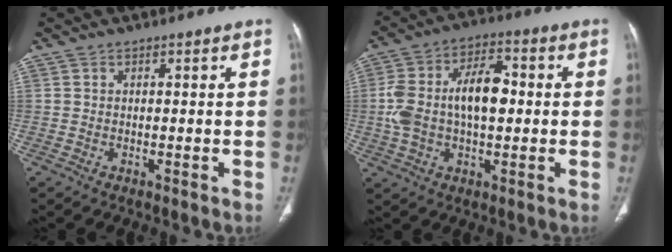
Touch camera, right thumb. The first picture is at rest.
{"total": 14.4, "force": [0.5, 8.0, 11.9], "torque": [-0.220, 0.032, 0.006]}